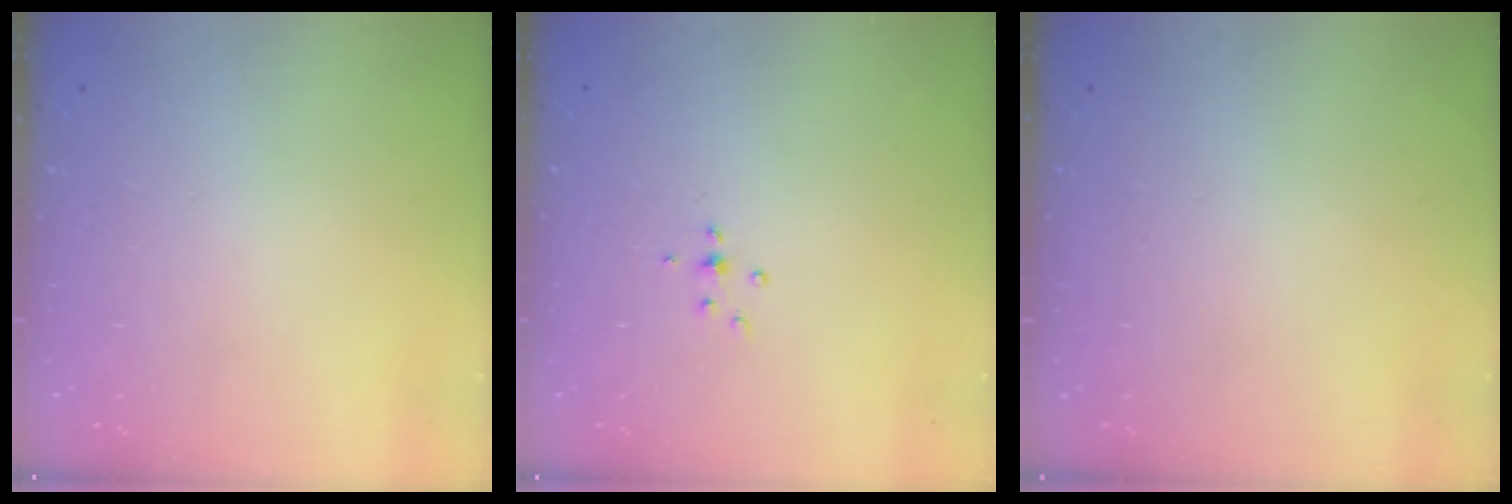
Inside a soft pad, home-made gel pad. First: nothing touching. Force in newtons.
{"total": 4.0, "press": 3.8, "slide": 1.1}
{"total": 0.0}